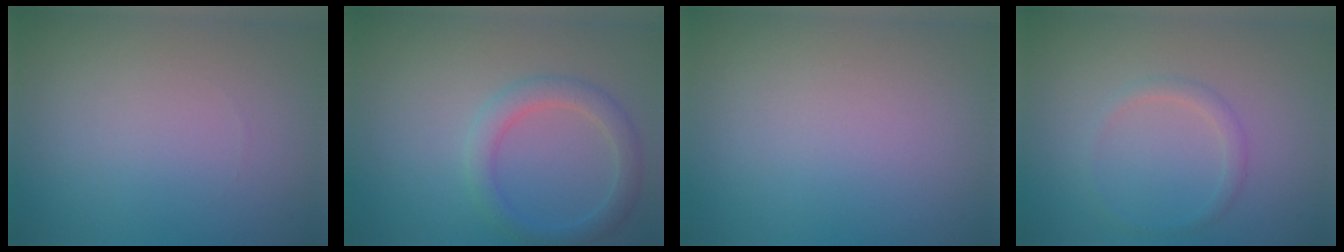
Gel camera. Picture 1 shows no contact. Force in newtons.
{"total": 2.8, "press": 2.8, "slide": 0.1}
{"total": 0.0}
{"total": 1.2, "press": 1.2, "slide": 0.1}